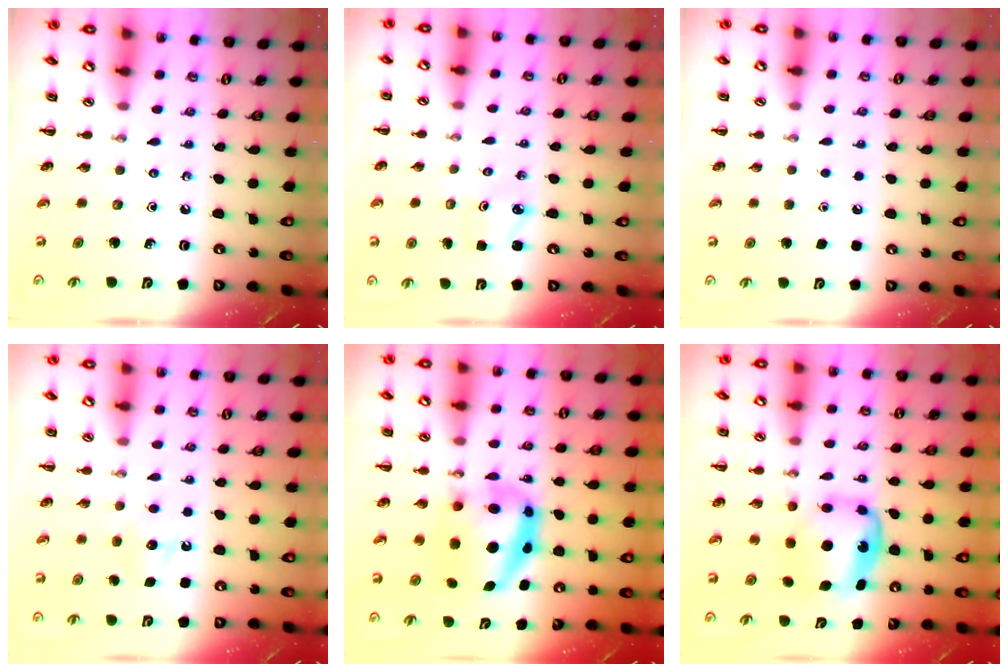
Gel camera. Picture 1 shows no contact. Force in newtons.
{"total": 1.7, "press": 1.7, "slide": 0.2}
{"total": 1.6, "press": 1.6, "slide": 0.1}
{"total": 5.2, "press": 5.0, "slide": 1.4}
{"total": 7.9, "press": 7.7, "slide": 1.8}
{"total": 6.3, "press": 6.3, "slide": 0.7}